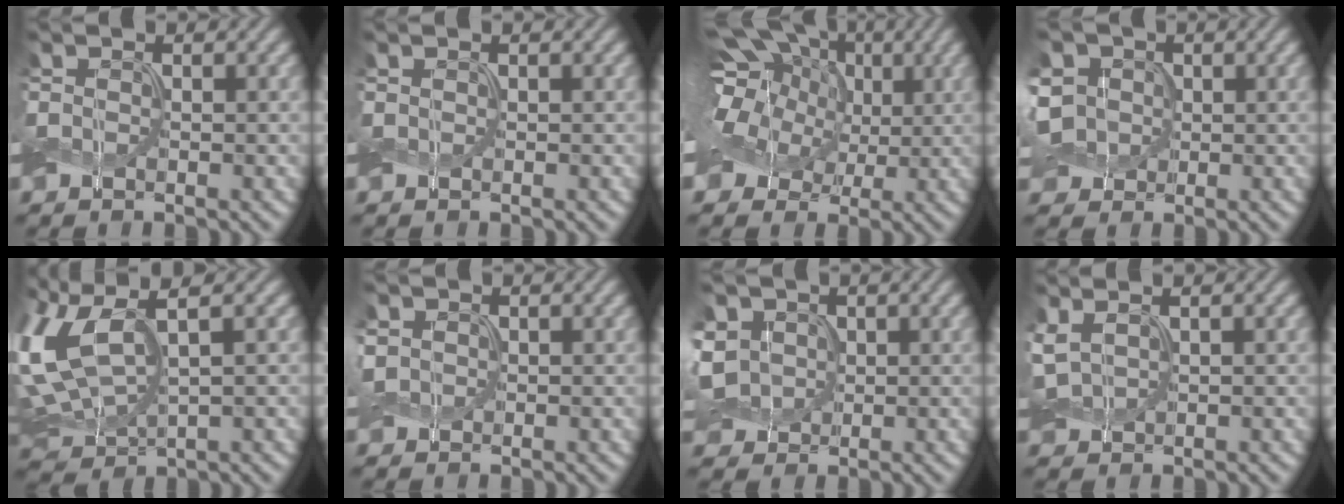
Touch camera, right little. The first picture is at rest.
{"total": 0.0}
{"total": 16.2, "force": [2.9, 12.5, 9.9], "torque": [-0.205, 0.037, 0.025]}
{"total": 6.0, "force": [0.7, 5.1, 3.2], "torque": [-0.089, 0.027, -0.003]}
{"total": 10.5, "force": [2.9, 5.1, 8.8], "torque": [-0.229, 0.013, 0.061]}
{"total": 1.4, "force": [0.3, 1.2, 0.5], "torque": [-0.016, 0.004, 0.005]}
{"total": 5.6, "force": [1.1, 4.6, 3.0], "torque": [-0.090, 0.023, 0.012]}
{"total": 2.8, "force": [0.8, 1.7, 2.0], "torque": [-0.058, 0.013, 0.019]}